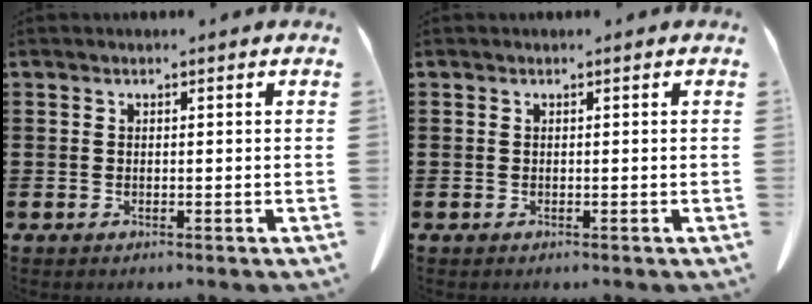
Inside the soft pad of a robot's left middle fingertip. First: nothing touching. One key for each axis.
{"total": 0.0}